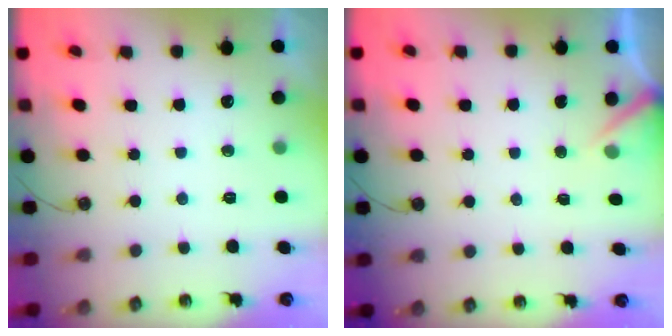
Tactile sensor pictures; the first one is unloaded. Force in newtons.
{"total": 3.7, "press": 3.7, "slide": 0.2}